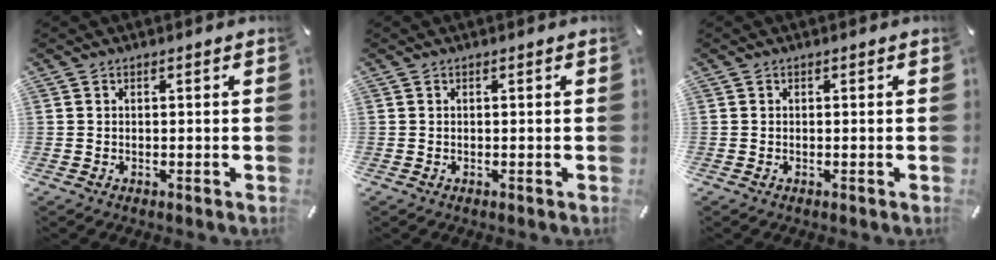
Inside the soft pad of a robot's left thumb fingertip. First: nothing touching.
{"total": 0.0}
{"total": 0.0}